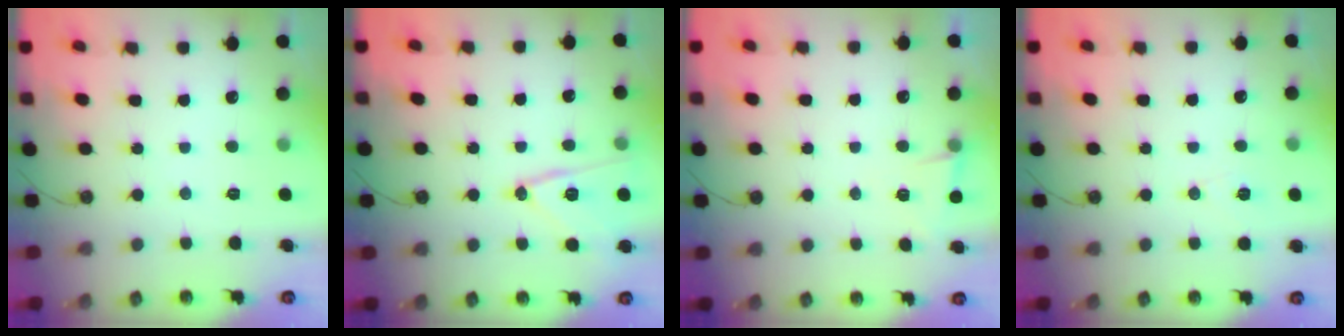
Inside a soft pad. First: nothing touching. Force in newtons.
{"total": 13.3, "press": 13.3, "slide": 1.4}
{"total": 3.5, "press": 3.3, "slide": 1.1}
{"total": 6.0, "press": 4.8, "slide": 3.6}